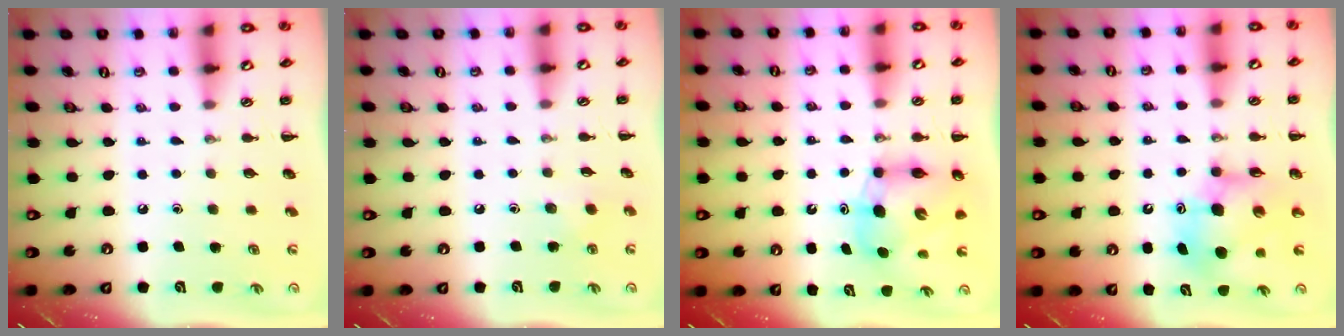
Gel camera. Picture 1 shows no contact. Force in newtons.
{"total": 3.4, "press": 3.2, "slide": 0.9}
{"total": 7.4, "press": 7.1, "slide": 2.2}
{"total": 10.2, "press": 10.0, "slide": 2.3}